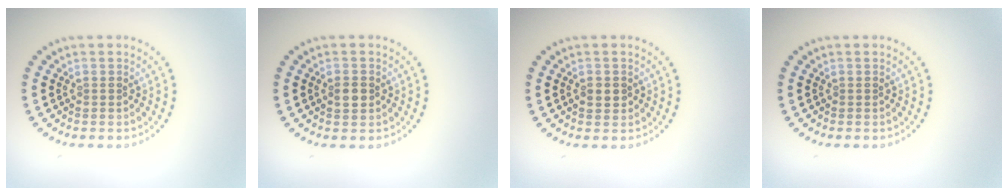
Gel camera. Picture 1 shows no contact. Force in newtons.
{"total": 1.5, "press": 1.5, "slide": 0.3}
{"total": 1.5, "press": 1.5, "slide": 0.1}
{"total": 0.0}